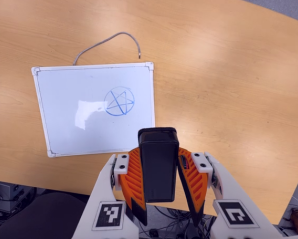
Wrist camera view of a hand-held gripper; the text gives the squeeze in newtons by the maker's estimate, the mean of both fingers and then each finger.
{"total": 7.7, "left": 6.9, "right": 8.6}